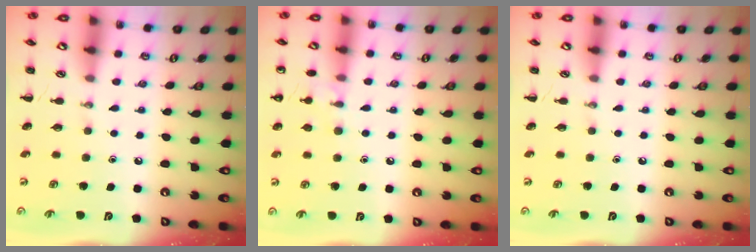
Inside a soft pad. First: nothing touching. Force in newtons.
{"total": 7.0, "press": 6.7, "slide": 2.0}
{"total": 0.0}